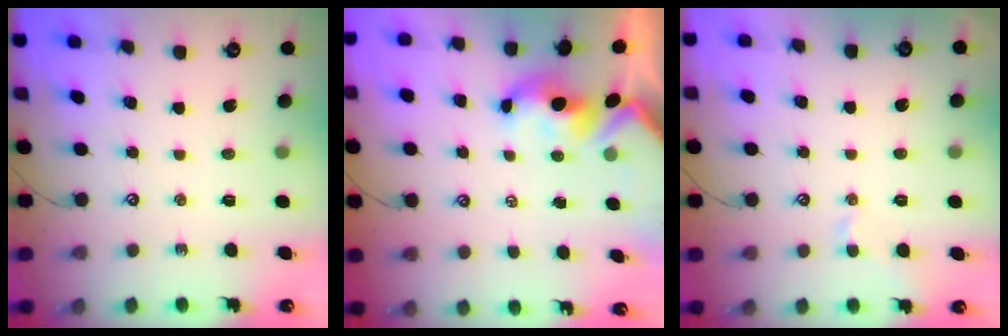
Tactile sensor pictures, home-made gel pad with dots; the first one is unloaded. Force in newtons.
{"total": 2.2, "press": 2.1, "slide": 0.7}
{"total": 0.9, "press": 0.7, "slide": 0.6}